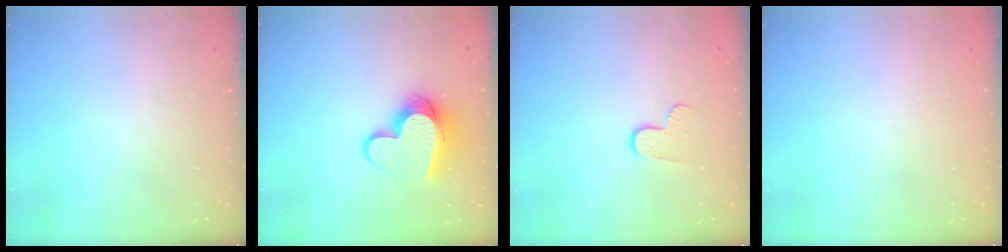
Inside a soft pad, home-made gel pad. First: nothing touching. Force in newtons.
{"total": 12.7, "press": 12.7, "slide": 1.4}
{"total": 6.0, "press": 6.0, "slide": 0.6}
{"total": 0.8, "press": 0.5, "slide": 0.6}